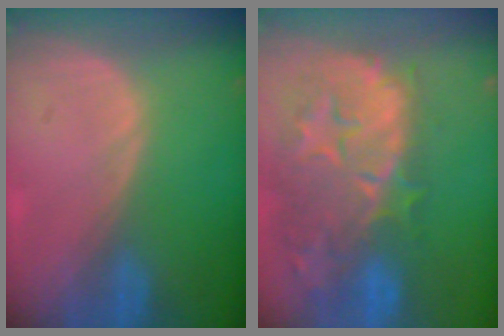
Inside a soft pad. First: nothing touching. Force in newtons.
{"total": 14.0, "press": 11.9, "slide": 7.4}